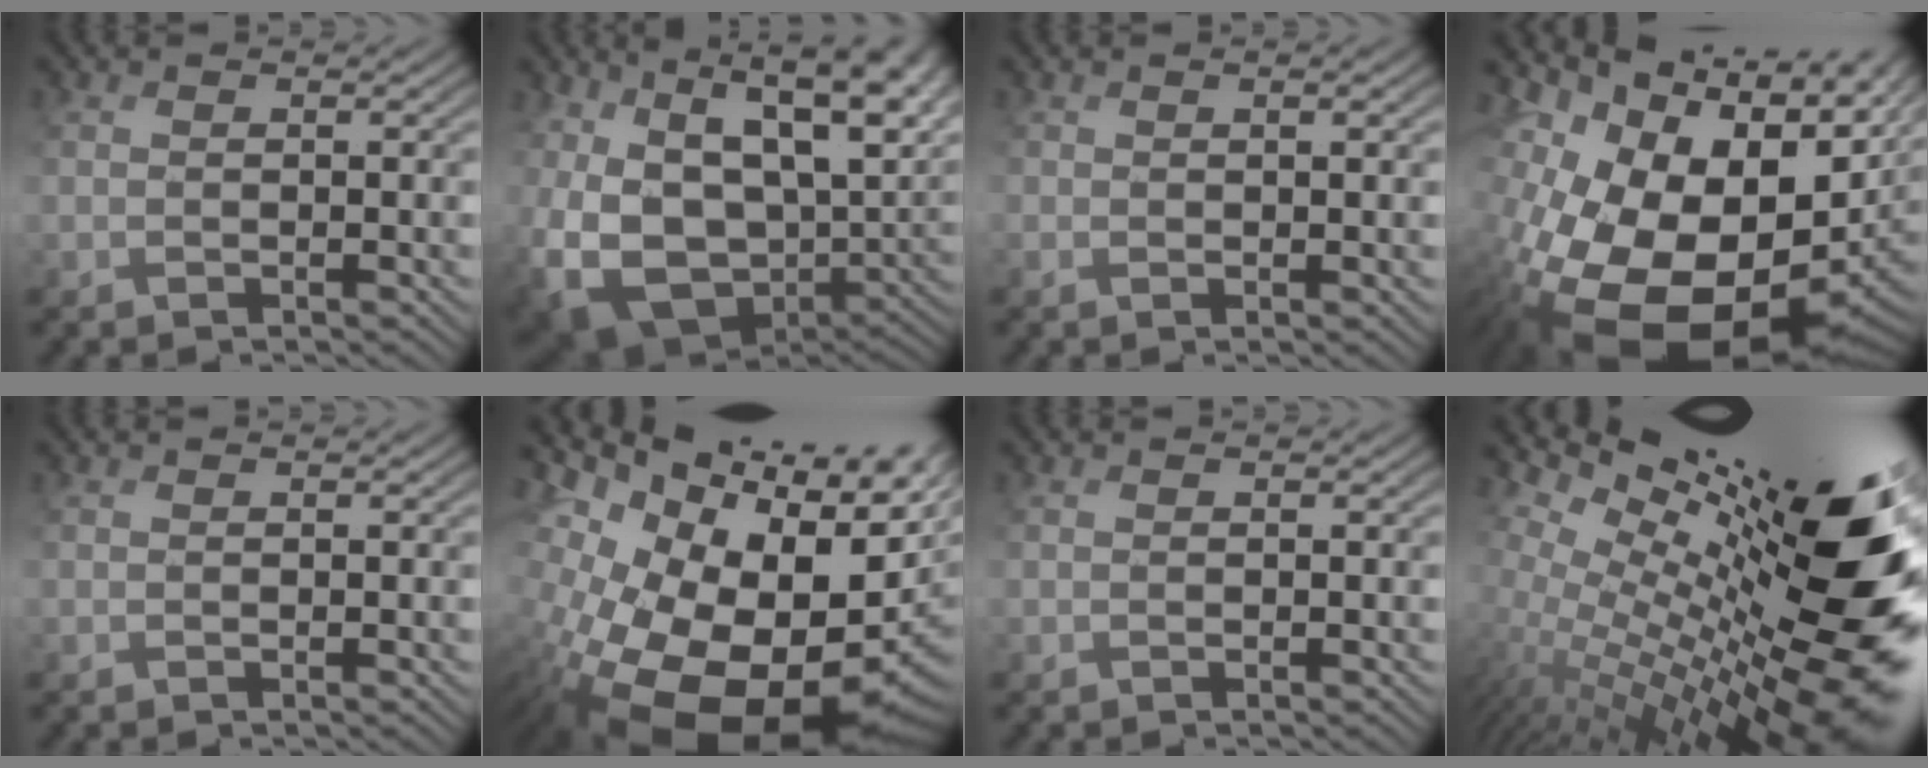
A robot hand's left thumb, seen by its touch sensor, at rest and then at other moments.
{"total": 17.9, "force": [3.8, 12.5, 12.3], "torque": [-0.229, -0.039, 0.113]}
{"total": 1.7, "force": [0.2, 0.4, 1.6], "torque": [-0.028, -0.002, 0.003]}
{"total": 22.0, "force": [-6.5, 13.7, 16.0], "torque": [-0.292, -0.032, -0.071]}
{"total": 0.0}
{"total": 20.7, "force": [-3.1, 13.5, 15.4], "torque": [-0.283, -0.022, -0.015]}
{"total": 0.0}
{"total": 16.7, "force": [2.7, 7.4, 14.8], "torque": [-0.217, -0.033, 0.075]}